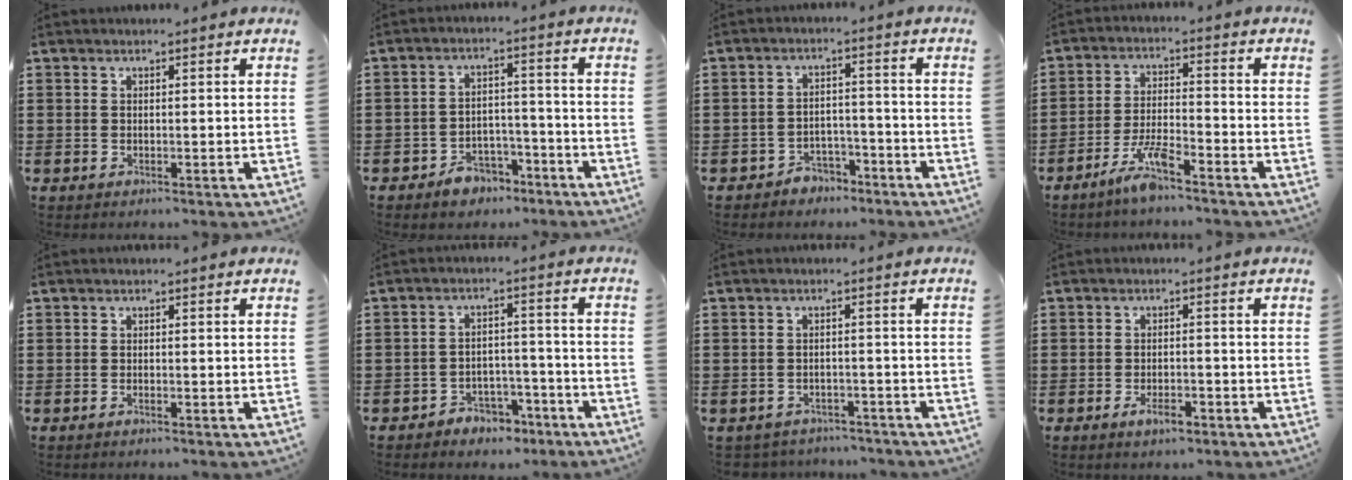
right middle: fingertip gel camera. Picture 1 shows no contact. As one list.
[{"total": 4.4, "force": [-3.8, 2.0, 0.8], "torque": [-0.016, 0.015, -0.075]}, {"total": 3.4, "force": [-3.2, 1.2, 0.2], "torque": [-0.012, 0.005, -0.067]}, {"total": 5.9, "force": [-4.4, 0.7, 3.8], "torque": [-0.083, -0.004, -0.084]}, {"total": 0.5, "force": [-0.3, -0.1, 0.4], "torque": [-0.009, -0.004, -0.005]}, {"total": 3.8, "force": [-3.4, 1.6, 0.4], "torque": [-0.013, 0.011, -0.070]}, {"total": 2.4, "force": [-2.3, 0.5, -0.3], "torque": [-0.003, 0.001, -0.053]}, {"total": 2.9, "force": [-1.8, 1.1, 1.9], "torque": [-0.032, 0.003, -0.033]}]